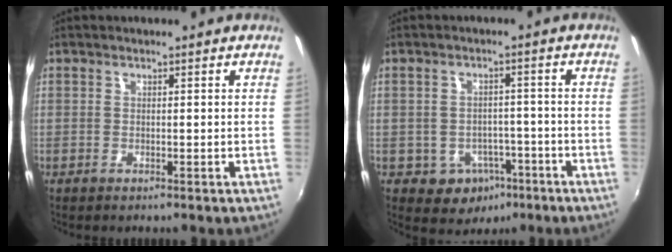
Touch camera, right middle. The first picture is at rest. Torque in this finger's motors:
{"motor_torque": [0.38, -0.39, 0.02, 0.01]}